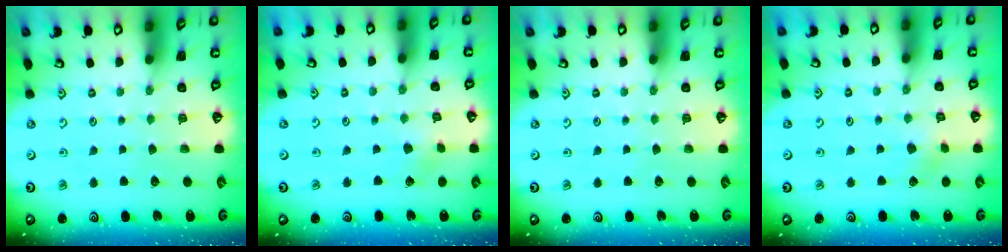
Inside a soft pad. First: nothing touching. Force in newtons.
{"total": 2.7, "press": 2.7, "slide": 0.2}
{"total": 0.0}
{"total": 3.4, "press": 3.4, "slide": 0.5}